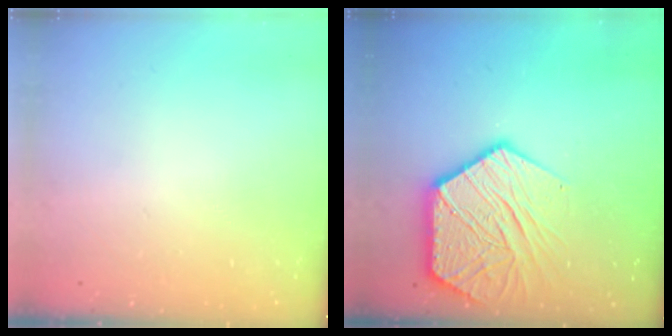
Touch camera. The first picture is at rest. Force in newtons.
{"total": 16.8, "press": 16.8, "slide": 1.3}